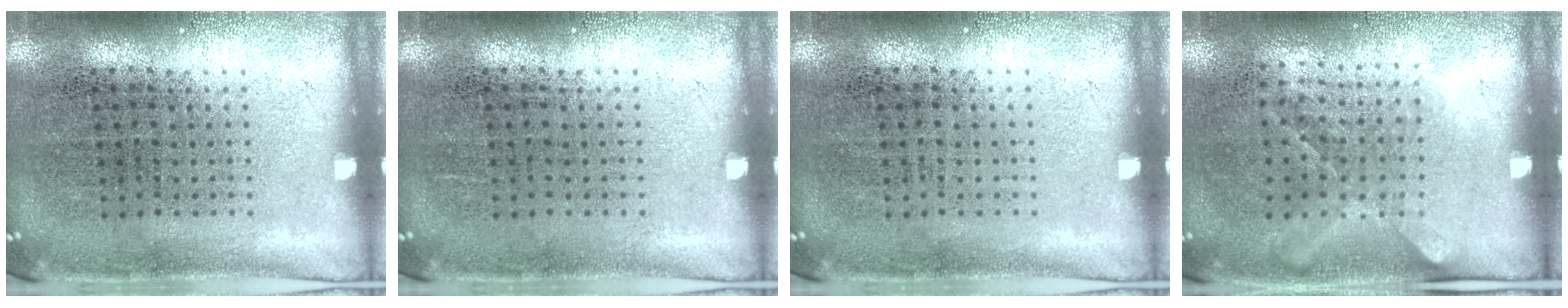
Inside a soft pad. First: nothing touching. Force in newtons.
{"total": 0.0}
{"total": 0.0}
{"total": 1.3, "press": 1.0, "slide": 0.8}